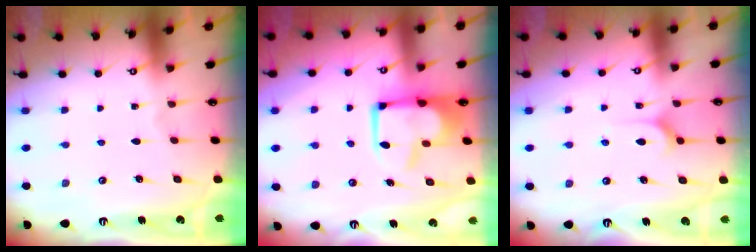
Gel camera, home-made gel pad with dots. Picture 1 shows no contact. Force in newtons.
{"total": 2.8, "press": 2.7, "slide": 0.8}
{"total": 5.3, "press": 5.2, "slide": 0.7}